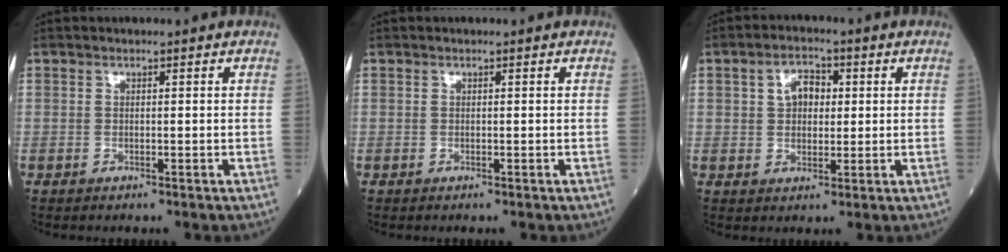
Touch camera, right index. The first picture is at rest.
{"total": 0.0}
{"total": 4.6, "force": [1.0, 3.2, 3.3], "torque": [-0.053, 0.013, 0.016]}